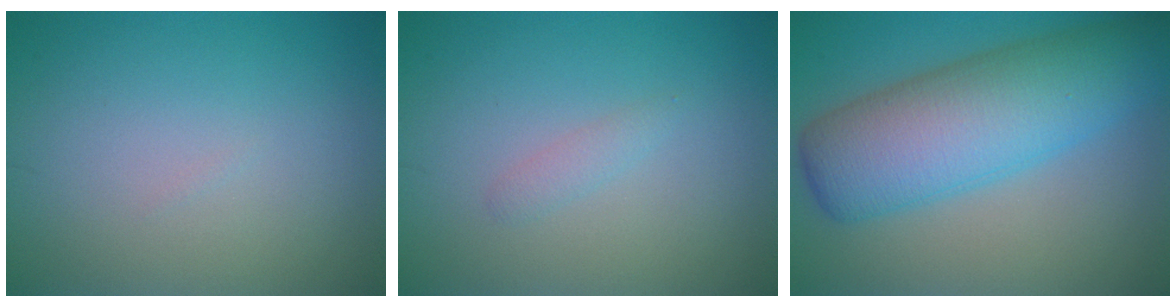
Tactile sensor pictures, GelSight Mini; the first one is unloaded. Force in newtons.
{"total": 0.9, "press": 0.9, "slide": 0.0}
{"total": 10.0, "press": 10.0, "slide": 0.2}